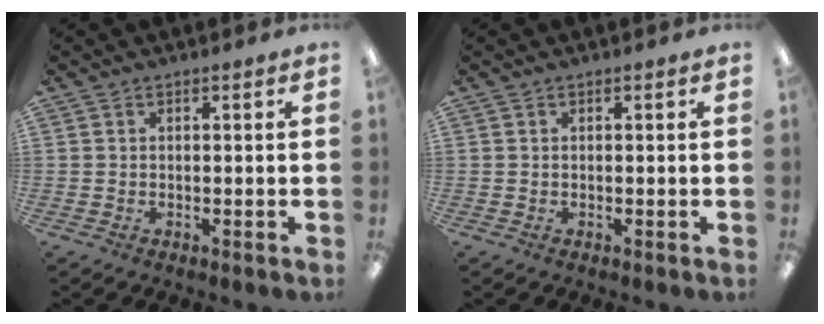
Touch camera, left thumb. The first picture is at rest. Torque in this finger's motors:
{"motor_torque": [0.00, 0.00, -0.05, 0.02, 0.00]}